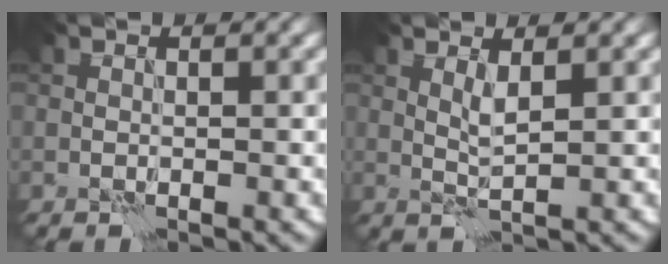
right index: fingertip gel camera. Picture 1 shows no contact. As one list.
[{"total": 1.6, "force": [0.8, 0.1, 1.4], "torque": [-0.035, -0.001, 0.016]}]